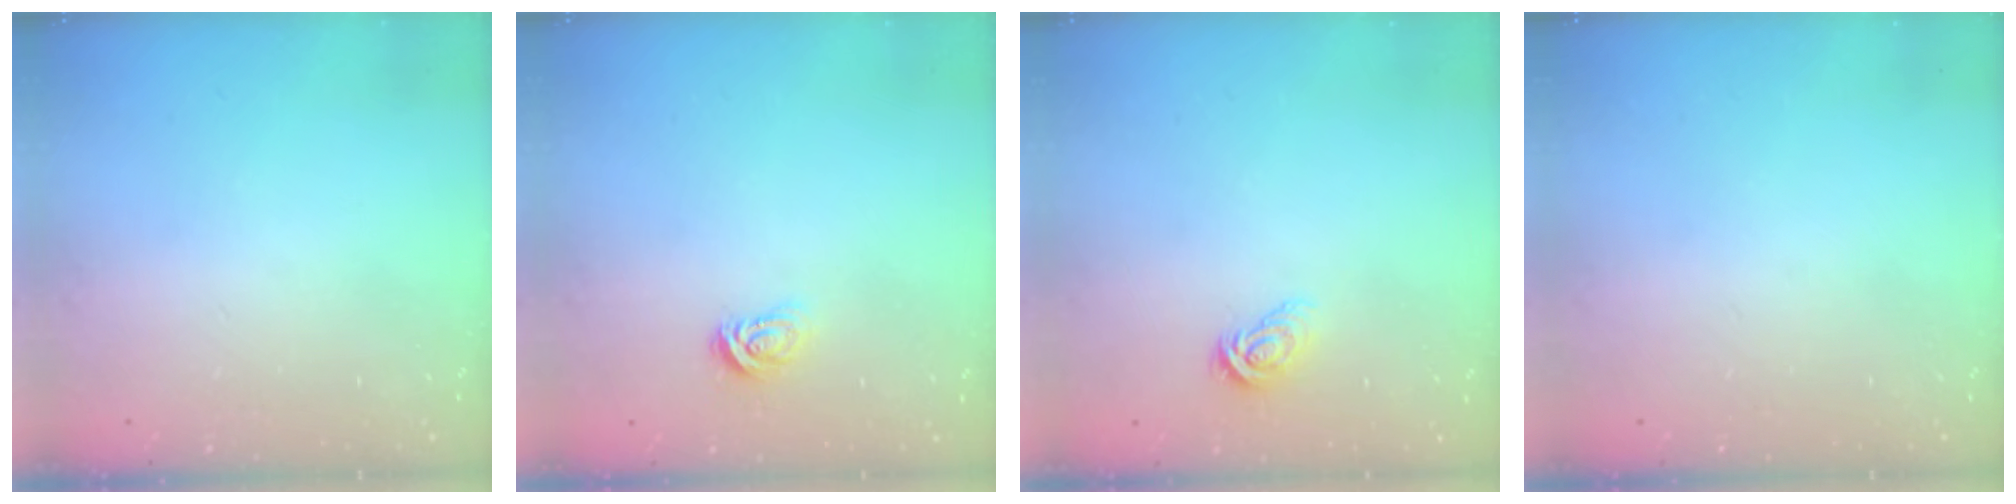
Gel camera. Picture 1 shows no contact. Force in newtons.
{"total": 3.3, "press": 3.3, "slide": 0.1}
{"total": 6.6, "press": 6.6, "slide": 0.2}
{"total": 0.0}